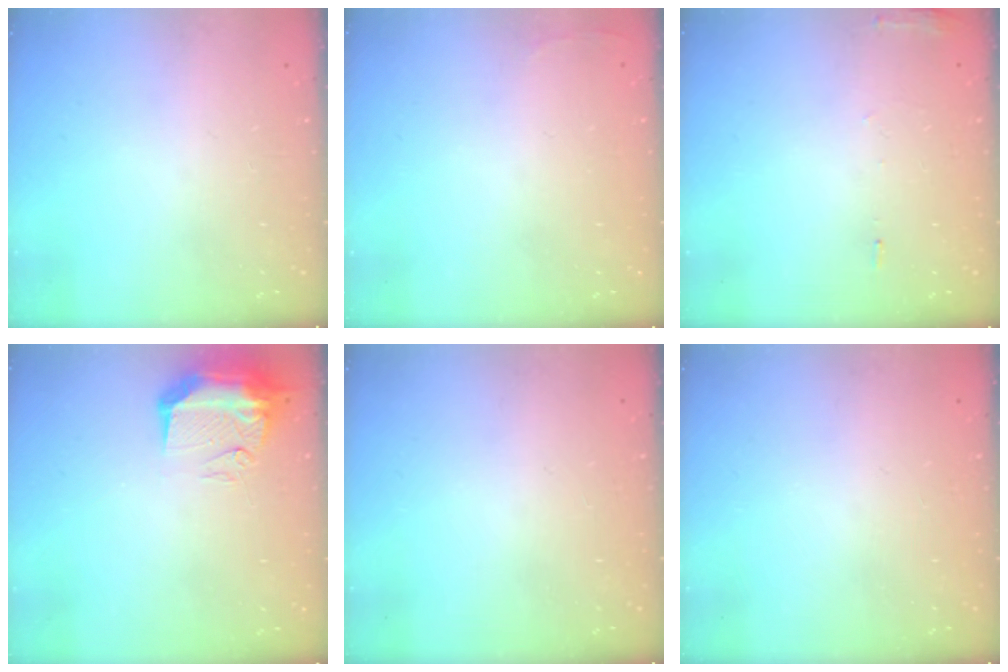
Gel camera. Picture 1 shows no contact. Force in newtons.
{"total": 2.5, "press": 2.4, "slide": 0.9}
{"total": 5.9, "press": 5.7, "slide": 1.6}
{"total": 11.0, "press": 10.9, "slide": 1.1}
{"total": 0.0}
{"total": 0.0}